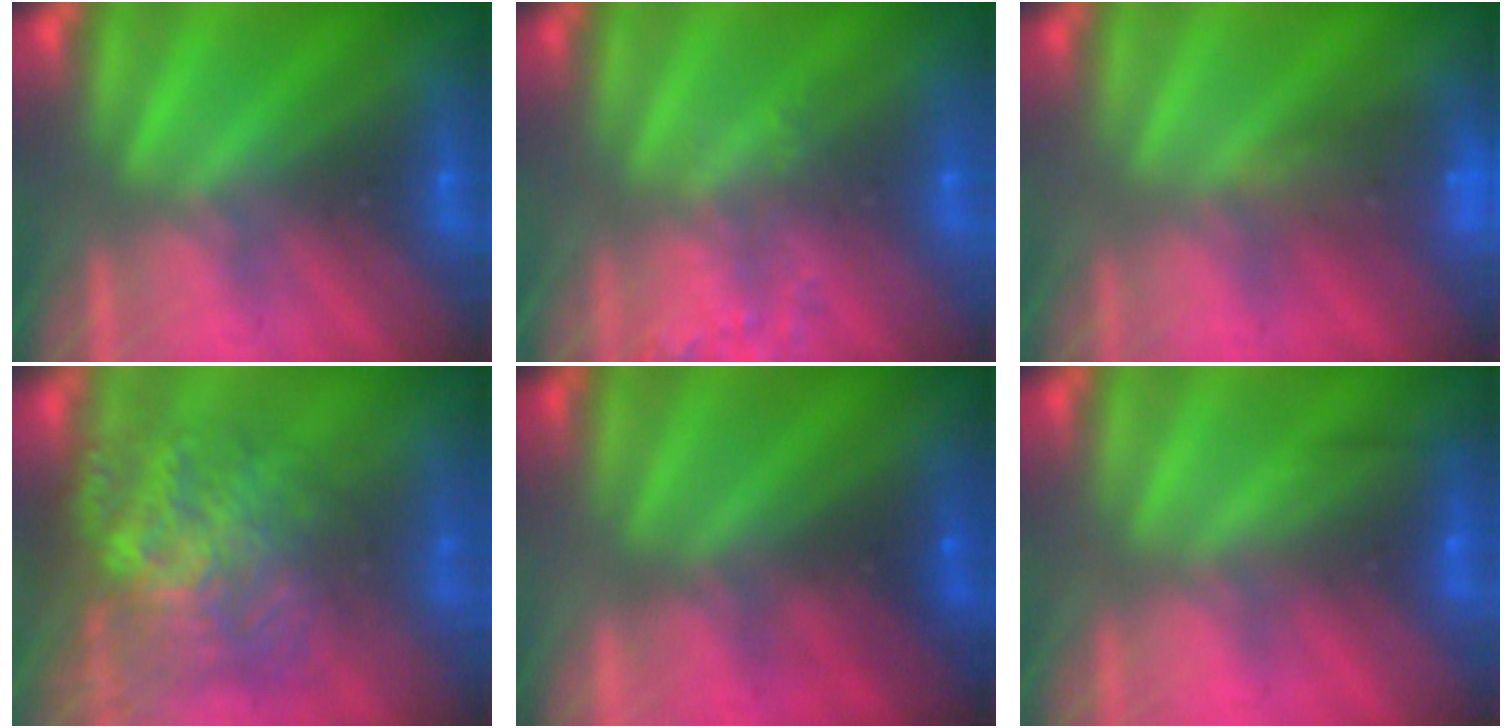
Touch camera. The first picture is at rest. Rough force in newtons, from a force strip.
{"total": 1.9}
{"total": 8.5}
{"total": 8.3}
{"total": 1.7}
{"total": 2.2}